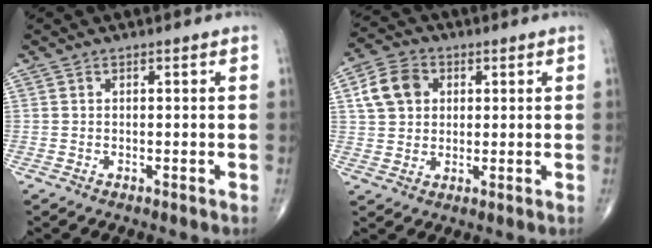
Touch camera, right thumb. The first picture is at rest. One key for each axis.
{"total": 8.1, "fx": 2.1, "fy": 6.4, "fz": 4.4, "tx": -0.066, "ty": 0.005, "tz": 0.035}